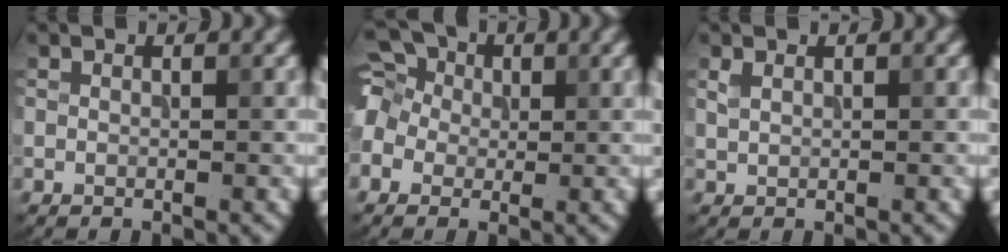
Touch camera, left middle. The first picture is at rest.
{"total": 7.8, "force": [1.0, 6.6, 4.2], "torque": [-0.093, 0.041, -0.031]}
{"total": 0.8, "force": [0.5, 0.4, 0.4], "torque": [-0.013, 0.000, 0.014]}